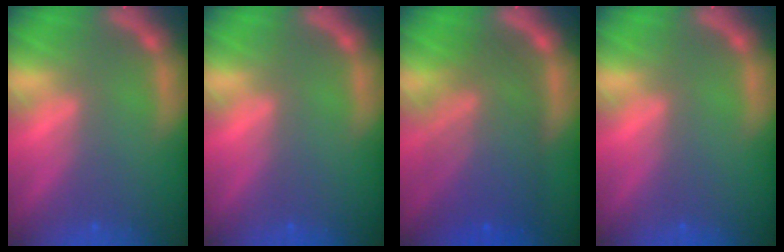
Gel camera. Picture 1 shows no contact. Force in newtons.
{"total": 0.0}
{"total": 9.5}
{"total": 0.0}